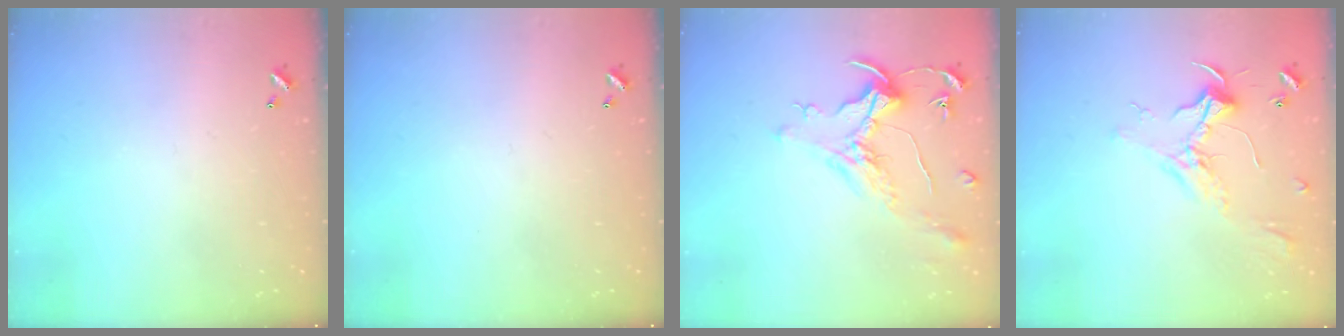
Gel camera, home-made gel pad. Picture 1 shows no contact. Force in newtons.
{"total": 0.0}
{"total": 1.6, "press": 1.4, "slide": 0.7}
{"total": 2.2, "press": 2.1, "slide": 0.7}